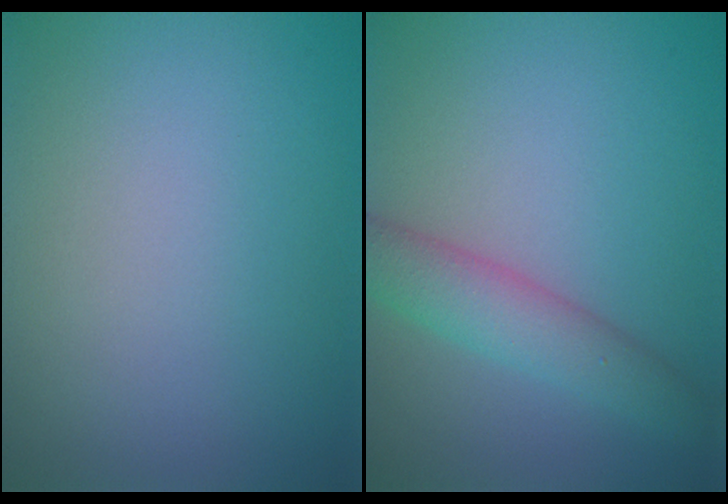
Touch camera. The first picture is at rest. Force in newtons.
{"total": 3.6, "press": 3.6, "slide": 0.1}